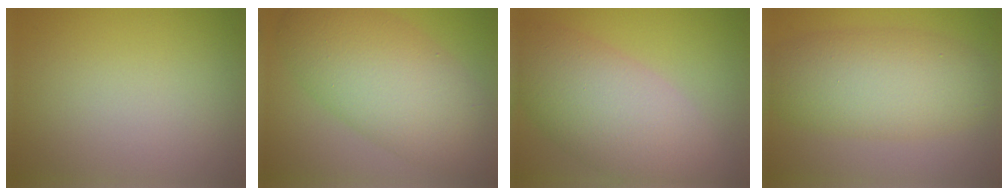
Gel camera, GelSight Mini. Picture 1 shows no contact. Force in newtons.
{"total": 9.6, "press": 9.6, "slide": 0.2}
{"total": 8.5, "press": 8.5, "slide": 0.5}
{"total": 7.4, "press": 7.4, "slide": 0.0}